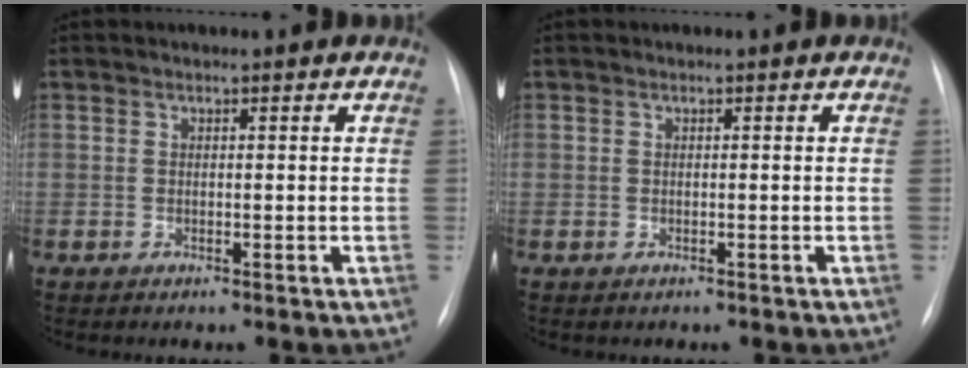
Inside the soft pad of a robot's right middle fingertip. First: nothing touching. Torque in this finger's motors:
{"motor_torque": [-1.73, 0.39, -0.41, -0.09]}